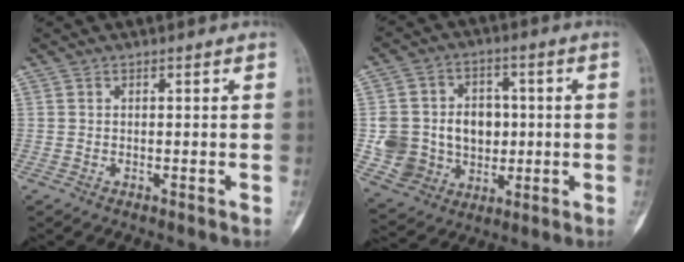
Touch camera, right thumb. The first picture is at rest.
{"total": 15.0, "force": [-0.5, 13.0, 7.3], "torque": [-0.093, 0.022, 0.014]}